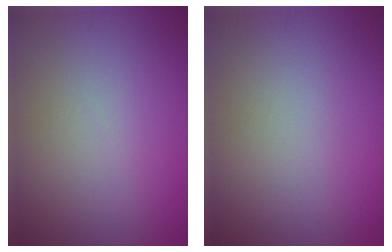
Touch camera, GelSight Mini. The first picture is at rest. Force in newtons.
{"total": 0.0}